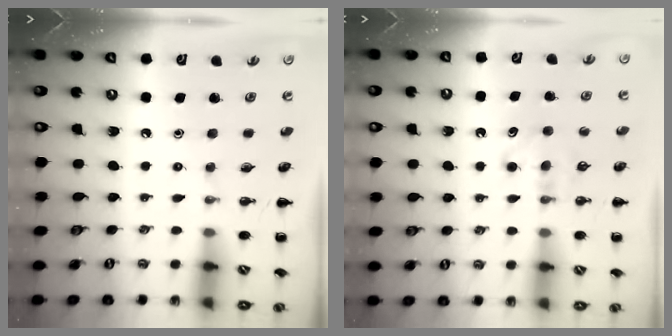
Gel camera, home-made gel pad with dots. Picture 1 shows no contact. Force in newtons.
{"total": 4.9, "press": 4.7, "slide": 1.5}